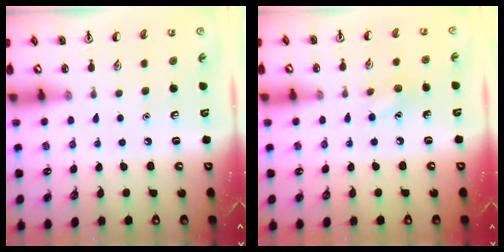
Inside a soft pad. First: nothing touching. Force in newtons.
{"total": 7.7, "press": 7.4, "slide": 1.9}